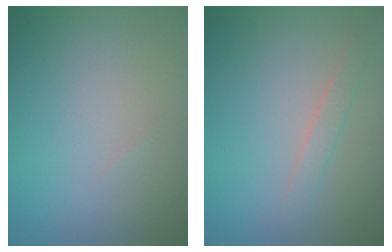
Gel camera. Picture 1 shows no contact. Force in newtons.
{"total": 1.3, "press": 1.3, "slide": 0.1}